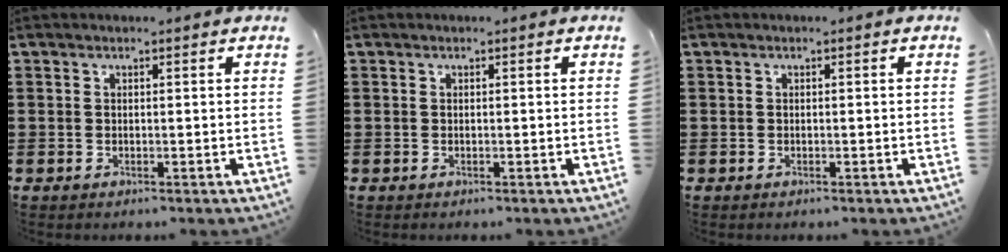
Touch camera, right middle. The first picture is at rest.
{"total": 0.0}
{"total": 0.0}